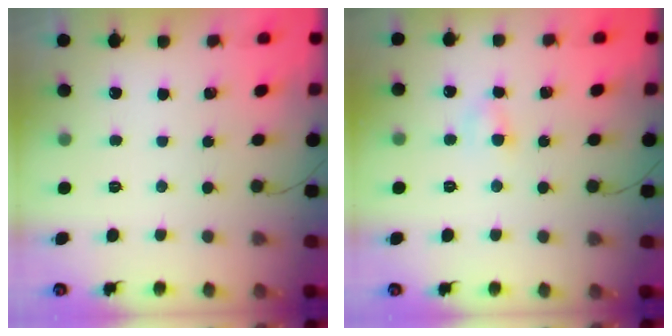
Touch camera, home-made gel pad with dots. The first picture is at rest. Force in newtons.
{"total": 3.5, "press": 3.3, "slide": 1.0}